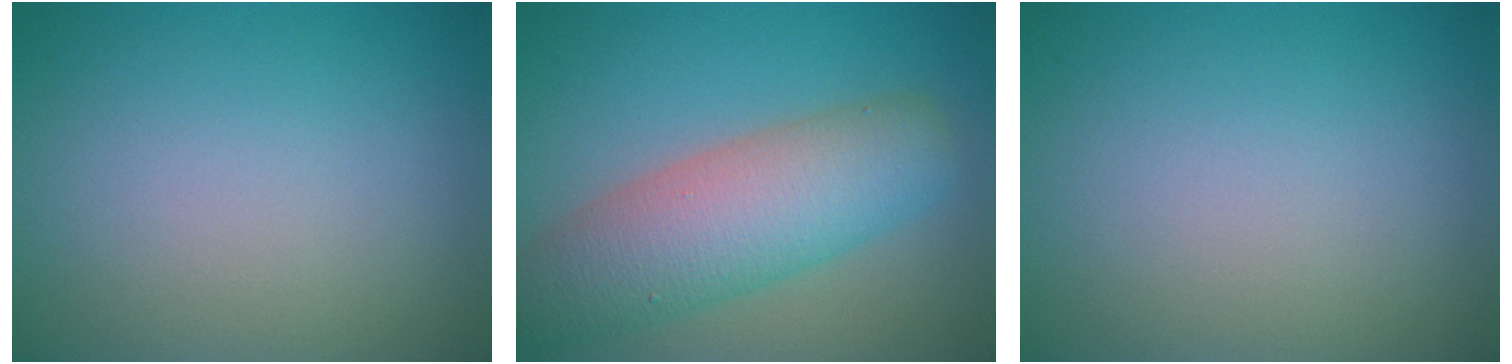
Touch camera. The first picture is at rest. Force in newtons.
{"total": 8.0, "press": 8.0, "slide": 0.4}
{"total": 0.0}